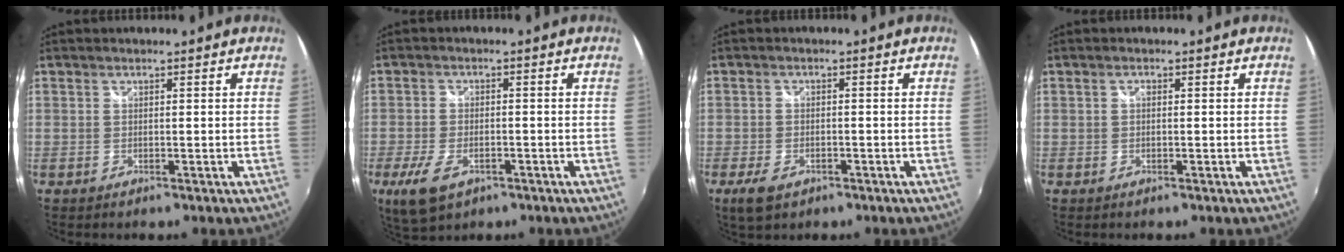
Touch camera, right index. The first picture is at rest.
{"total": 8.1, "force": [-4.1, 4.2, 5.6], "torque": [-0.137, -0.019, -0.071]}
{"total": 5.0, "force": [-2.9, 2.7, 3.1], "torque": [-0.078, -0.011, -0.050]}
{"total": 0.6, "force": [0.0, 0.4, 0.4], "torque": [-0.007, 0.003, -0.002]}